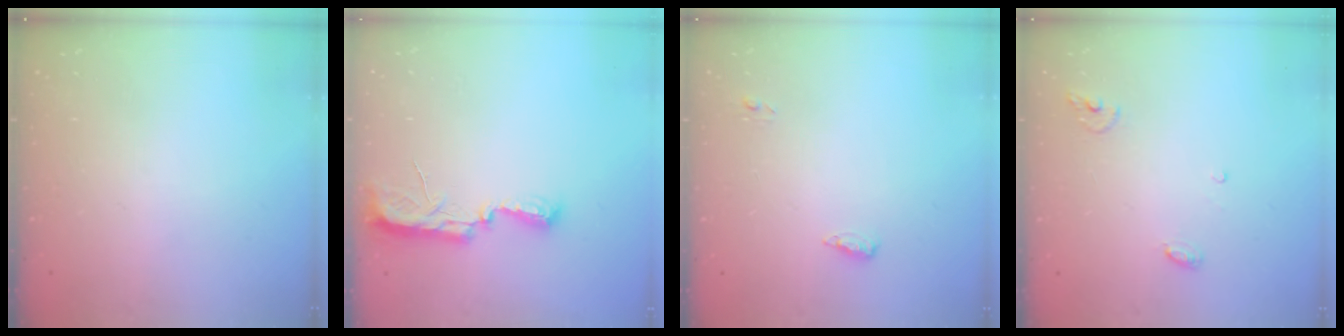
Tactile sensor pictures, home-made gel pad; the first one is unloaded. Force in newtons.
{"total": 7.9, "press": 7.8, "slide": 0.8}
{"total": 4.9, "press": 4.6, "slide": 1.5}
{"total": 3.8, "press": 3.8, "slide": 0.2}